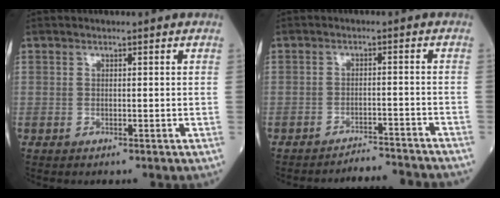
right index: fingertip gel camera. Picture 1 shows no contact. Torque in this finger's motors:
{"motor_torque": [0.07, -0.16, 0.01, 0.05]}